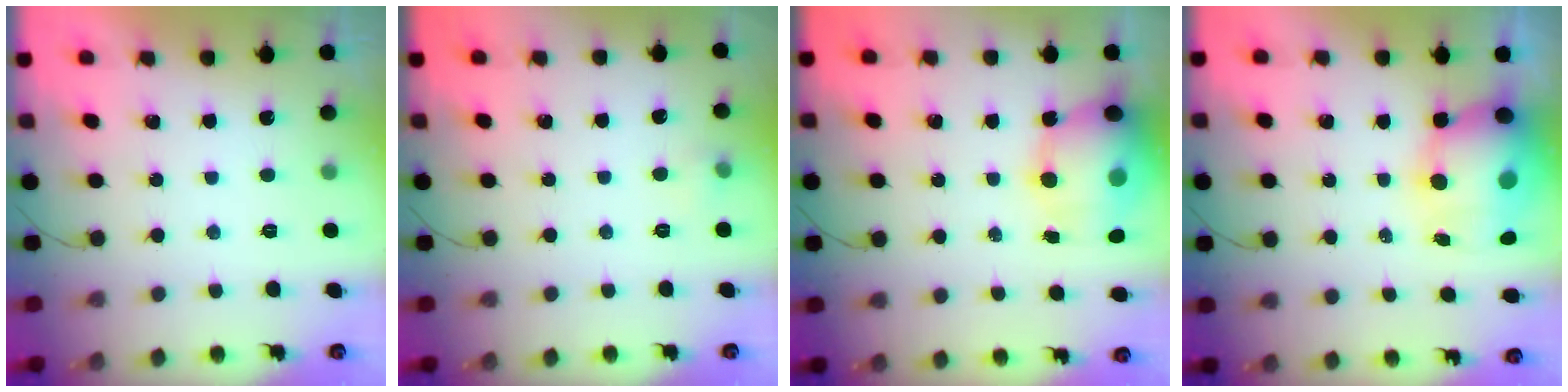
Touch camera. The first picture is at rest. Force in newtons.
{"total": 3.6, "press": 3.5, "slide": 0.9}
{"total": 15.4, "press": 14.8, "slide": 4.4}
{"total": 14.0, "press": 13.6, "slide": 3.4}